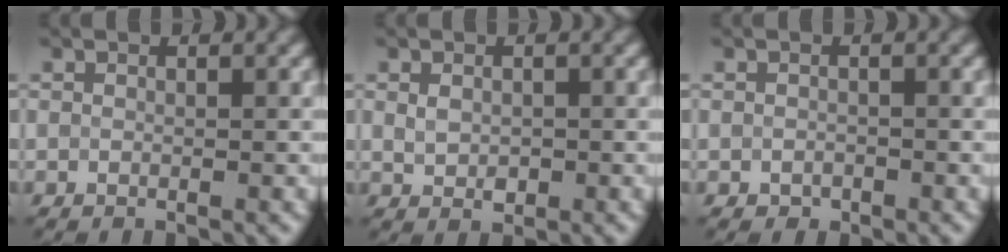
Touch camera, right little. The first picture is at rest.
{"total": 1.8, "force": [0.1, 1.3, 1.3], "torque": [-0.024, -0.001, 0.005]}
{"total": 0.7, "force": [-0.4, 0.5, 0.2], "torque": [-0.003, -0.005, -0.007]}